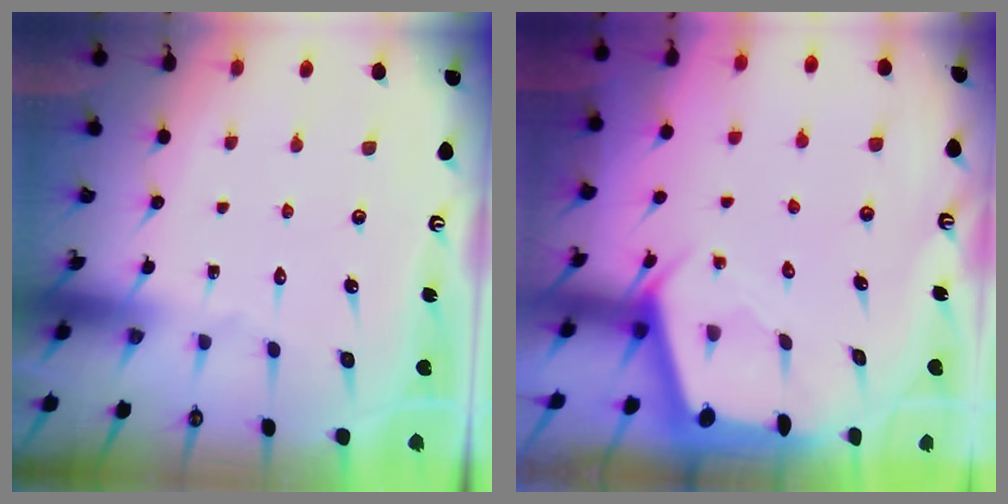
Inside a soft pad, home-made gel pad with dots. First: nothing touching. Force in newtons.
{"total": 2.5, "press": 2.4, "slide": 0.3}